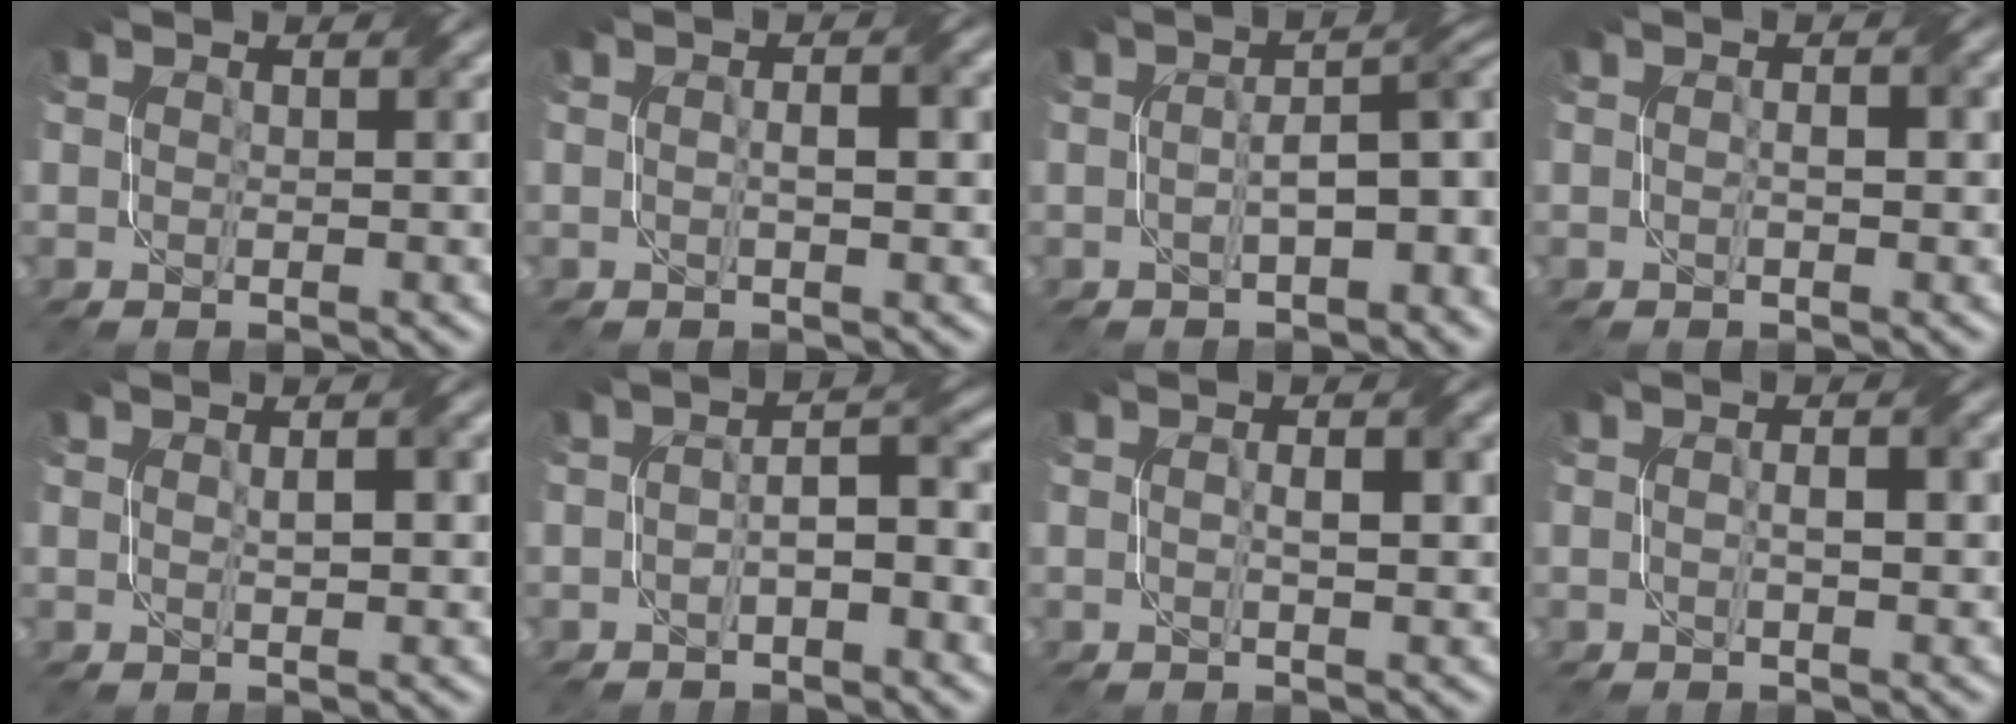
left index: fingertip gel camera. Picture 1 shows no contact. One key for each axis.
{"total": 2.5, "fx": 0.1, "fy": 0.7, "fz": 2.4, "tx": -0.035, "ty": 0.001, "tz": -0.001}
{"total": 6.3, "fx": -1.2, "fy": 2.2, "fz": 5.8, "tx": -0.081, "ty": 0.011, "tz": -0.016}
{"total": 1.6, "fx": -0.1, "fy": 0.5, "fz": 1.5, "tx": -0.027, "ty": 0.003, "tz": 0.000}
{"total": 2.1, "fx": 0.5, "fy": 0.4, "fz": 2.0, "tx": -0.032, "ty": 0.005, "tz": 0.010}
{"total": 4.0, "fx": -1.0, "fy": 1.3, "fz": 3.6, "tx": -0.065, "ty": 0.011, "tz": -0.020}
{"total": 2.4, "fx": 0.2, "fy": 0.6, "fz": 2.3, "tx": -0.037, "ty": 0.004, "tz": 0.001}
{"total": 2.3, "fx": 0.0, "fy": 0.6, "fz": 2.2, "tx": -0.033, "ty": 0.001, "tz": -0.001}